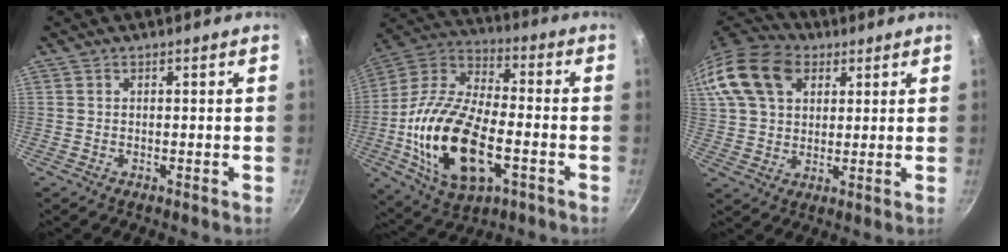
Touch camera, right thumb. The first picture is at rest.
{"total": 23.3, "force": [-5.7, 12.1, 19.1], "torque": [-0.366, 0.026, -0.108]}
{"total": 19.3, "force": [7.7, 13.6, 11.3], "torque": [-0.229, 0.017, 0.132]}